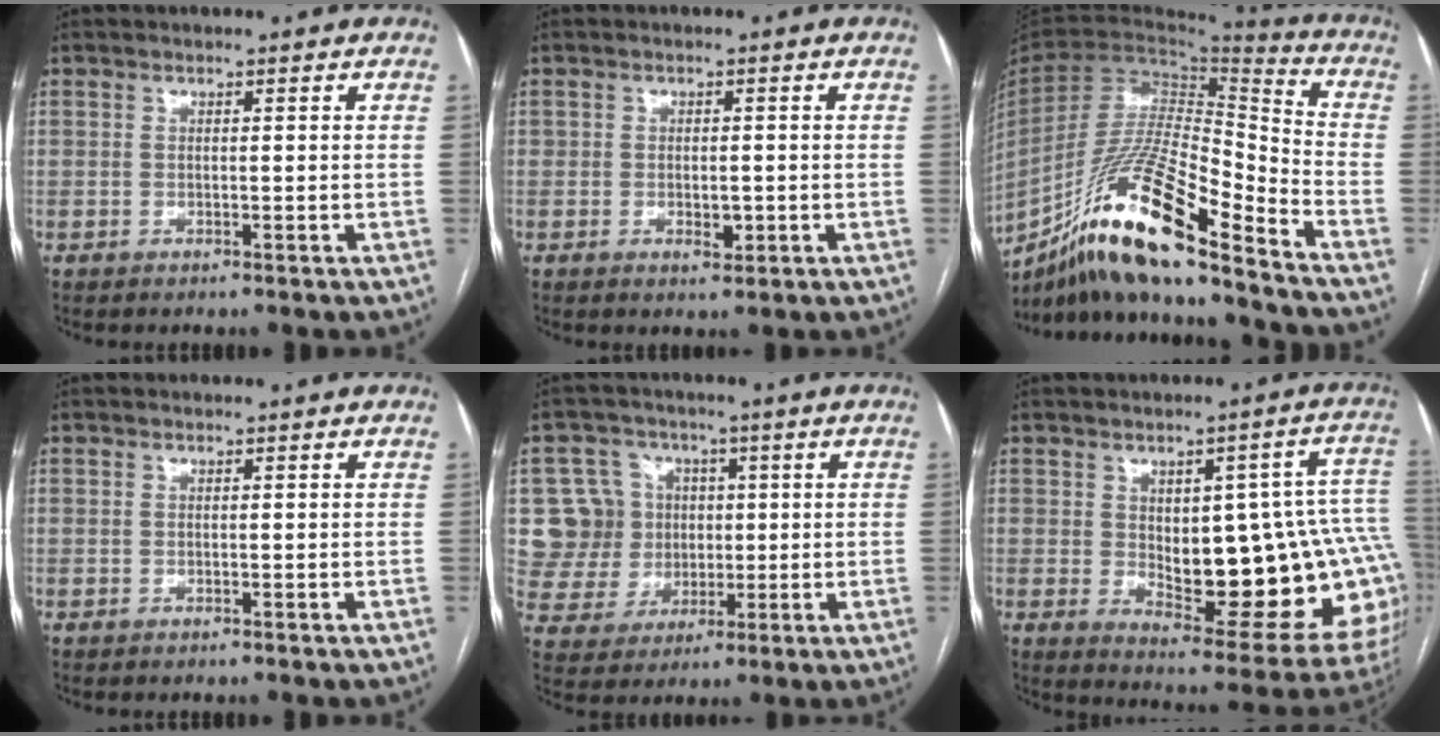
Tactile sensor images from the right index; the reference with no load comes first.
{"total": 2.4, "force": [-0.6, 1.4, 1.9], "torque": [-0.025, 0.000, -0.004]}
{"total": 21.7, "force": [-15.1, 2.1, 15.4], "torque": [-0.302, -0.026, -0.279]}
{"total": 0.0}
{"total": 10.5, "force": [2.0, 10.1, 1.8], "torque": [-0.045, 0.035, 0.046]}
{"total": 22.9, "force": [-0.7, 7.5, 21.6], "torque": [-0.202, 0.021, 0.018]}